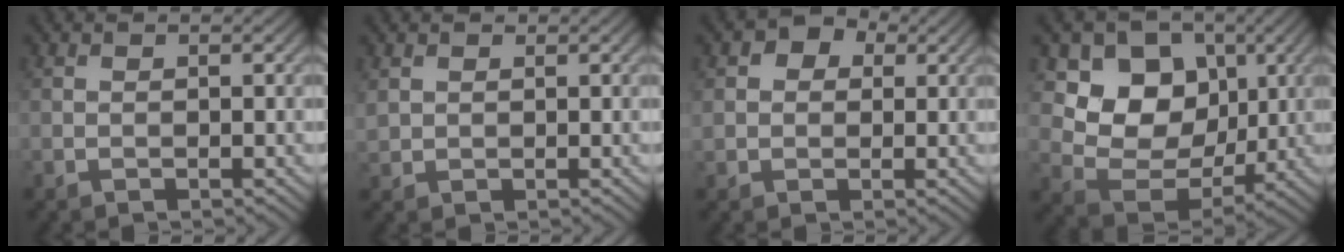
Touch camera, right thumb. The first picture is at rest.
{"total": 1.8, "force": [1.1, 1.3, 0.6], "torque": [-0.021, 0.002, 0.027]}
{"total": 4.5, "force": [1.5, 3.7, 2.1], "torque": [-0.043, 0.009, 0.018]}
{"total": 10.5, "force": [3.5, 8.2, 5.5], "torque": [-0.114, -0.013, 0.045]}